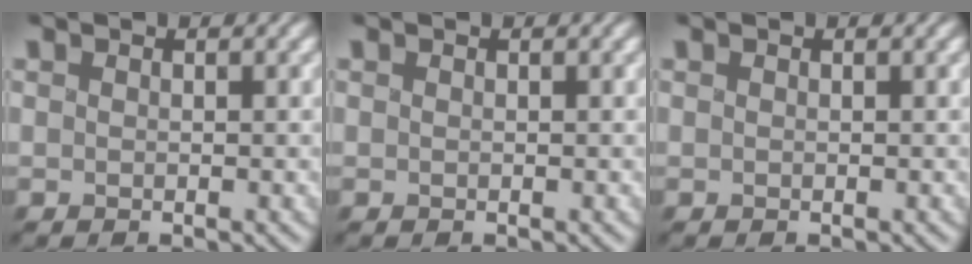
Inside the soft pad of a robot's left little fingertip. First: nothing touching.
{"total": 0.0}
{"total": 0.0}